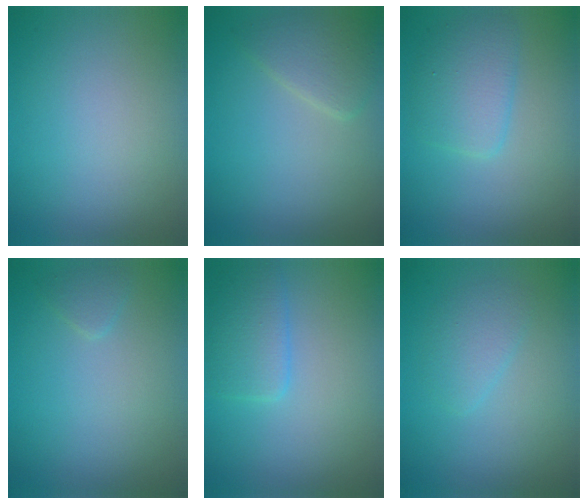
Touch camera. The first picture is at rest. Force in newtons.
{"total": 2.5, "press": 2.5, "slide": 0.0}
{"total": 3.2, "press": 3.2, "slide": 0.1}
{"total": 0.9, "press": 0.9, "slide": 0.1}
{"total": 2.8, "press": 2.8, "slide": 0.1}
{"total": 1.8, "press": 1.8, "slide": 0.1}